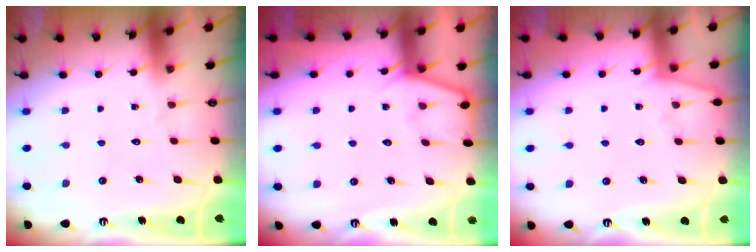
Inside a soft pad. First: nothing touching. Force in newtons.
{"total": 4.6, "press": 4.6, "slide": 0.6}
{"total": 1.6, "press": 1.5, "slide": 0.3}